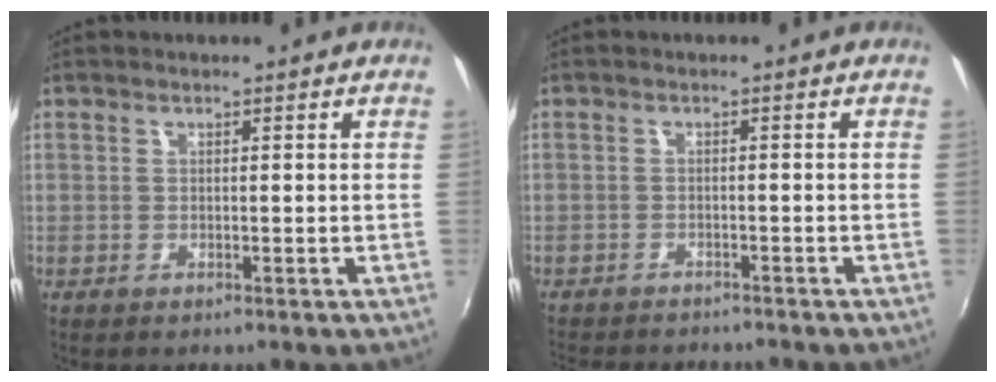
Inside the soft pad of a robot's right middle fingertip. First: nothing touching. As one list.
[{"total": 7.2, "force": [-6.6, 1.5, 2.2], "torque": [-0.059, -0.018, -0.100]}]